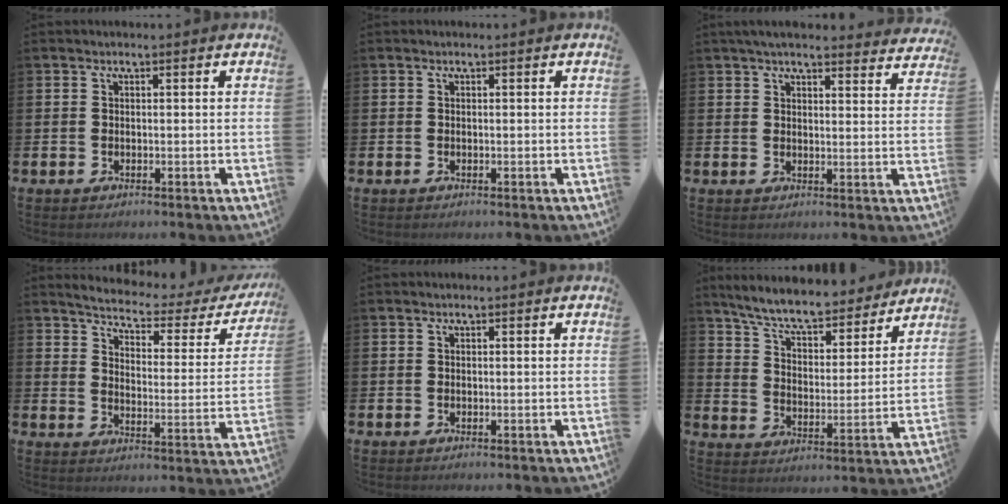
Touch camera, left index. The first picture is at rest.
{"total": 0.0}
{"total": 4.5, "force": [4.3, 0.7, 1.2], "torque": [-0.030, -0.014, 0.078]}
{"total": 4.0, "force": [3.7, 0.9, 1.3], "torque": [-0.040, -0.033, 0.051]}
{"total": 0.0}
{"total": 8.1, "force": [7.5, 1.3, 2.8], "torque": [-0.079, -0.056, 0.127]}